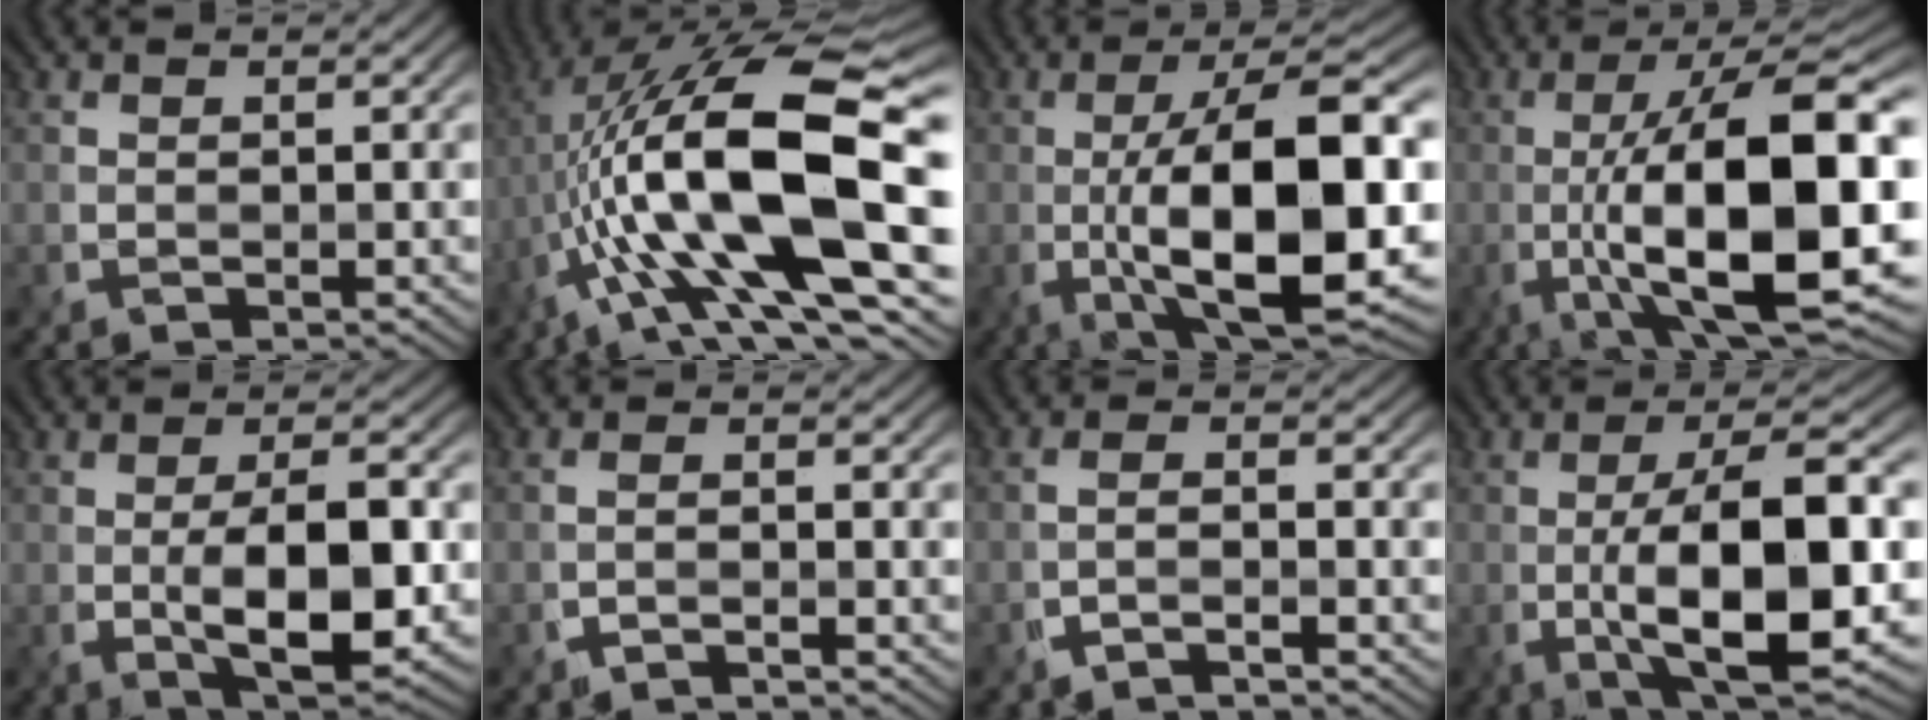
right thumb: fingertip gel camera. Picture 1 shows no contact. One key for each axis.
{"total": 20.0, "fx": -1.8, "fy": 7.1, "fz": 18.6, "tx": -0.332, "ty": 0.023, "tz": -0.033}
{"total": 15.6, "fx": -2.6, "fy": 5.3, "fz": 14.5, "tx": -0.237, "ty": 0.006, "tz": -0.043}
{"total": 17.3, "fx": -3.0, "fy": 5.5, "fz": 16.1, "tx": -0.259, "ty": 0.004, "tz": -0.048}
{"total": 8.8, "fx": -1.2, "fy": 3.3, "fz": 8.1, "tx": -0.135, "ty": -0.008, "tz": -0.013}
{"total": 1.7, "fx": -1.1, "fy": 0.3, "fz": 1.3, "tx": -0.011, "ty": 0.008, "tz": -0.033}
{"total": 2.5, "fx": -1.8, "fy": 0.3, "fz": 1.7, "tx": -0.021, "ty": 0.011, "tz": -0.050}
{"total": 12.9, "fx": -2.3, "fy": 4.2, "fz": 12.0, "tx": -0.206, "ty": -0.003, "tz": -0.035}